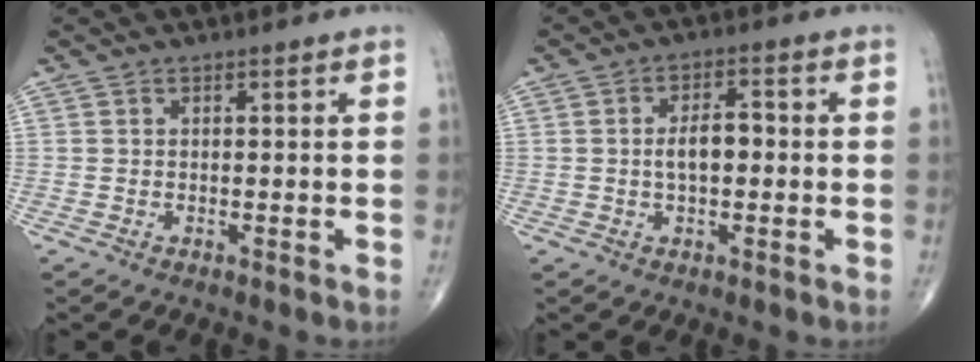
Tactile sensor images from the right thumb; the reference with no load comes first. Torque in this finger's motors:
{"motor_torque": [0.25, 0.11, 0.59, -0.11, 0.02]}